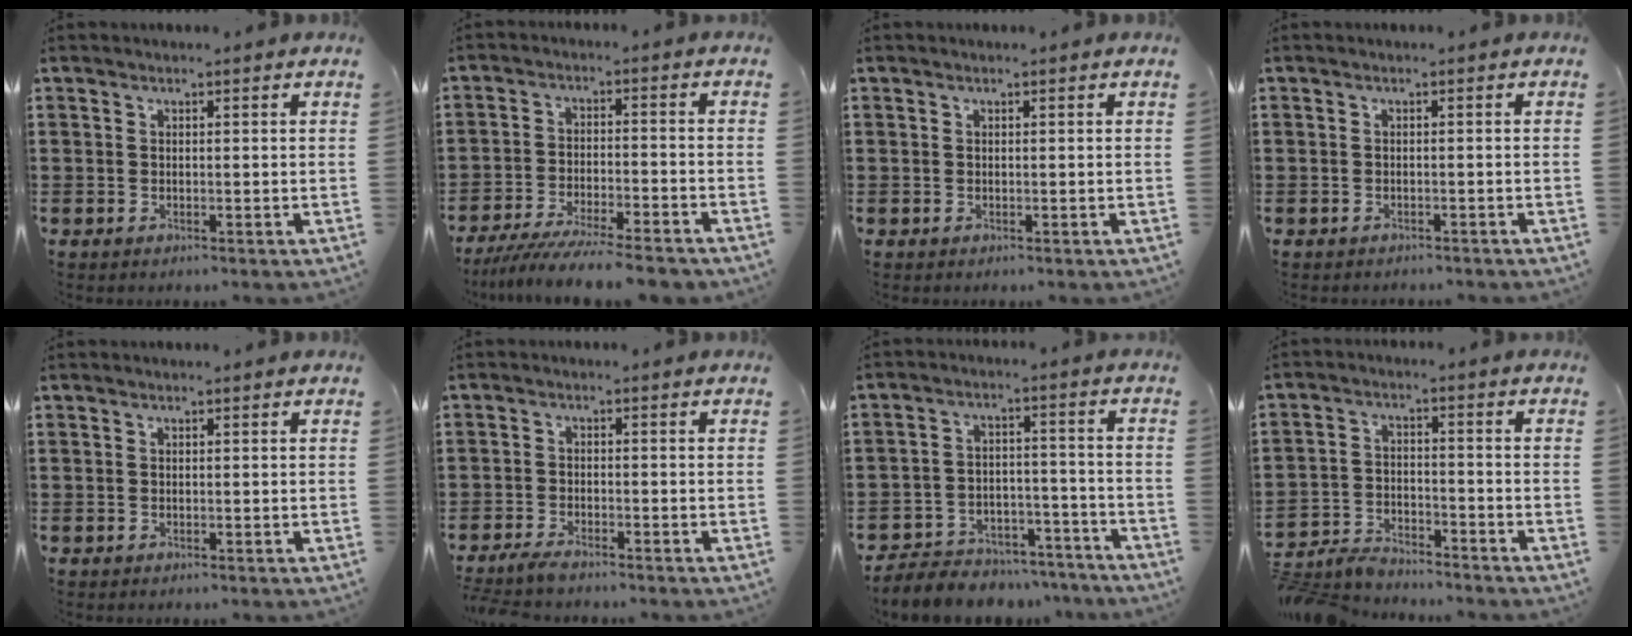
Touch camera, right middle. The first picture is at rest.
{"total": 6.9, "force": [-6.4, 0.2, 2.7], "torque": [-0.056, -0.008, -0.121]}
{"total": 0.0}
{"total": 0.8, "force": [-0.8, 0.1, -0.1], "torque": [0.000, 0.001, -0.017]}
{"total": 0.0}
{"total": 2.5, "force": [-2.3, 0.4, 0.8], "torque": [-0.030, -0.001, -0.052]}
{"total": 6.2, "force": [-6.1, 1.4, 0.4], "torque": [-0.003, 0.019, -0.119]}
{"total": 4.8, "force": [-4.6, 1.1, 0.8], "torque": [-0.031, 0.003, -0.098]}